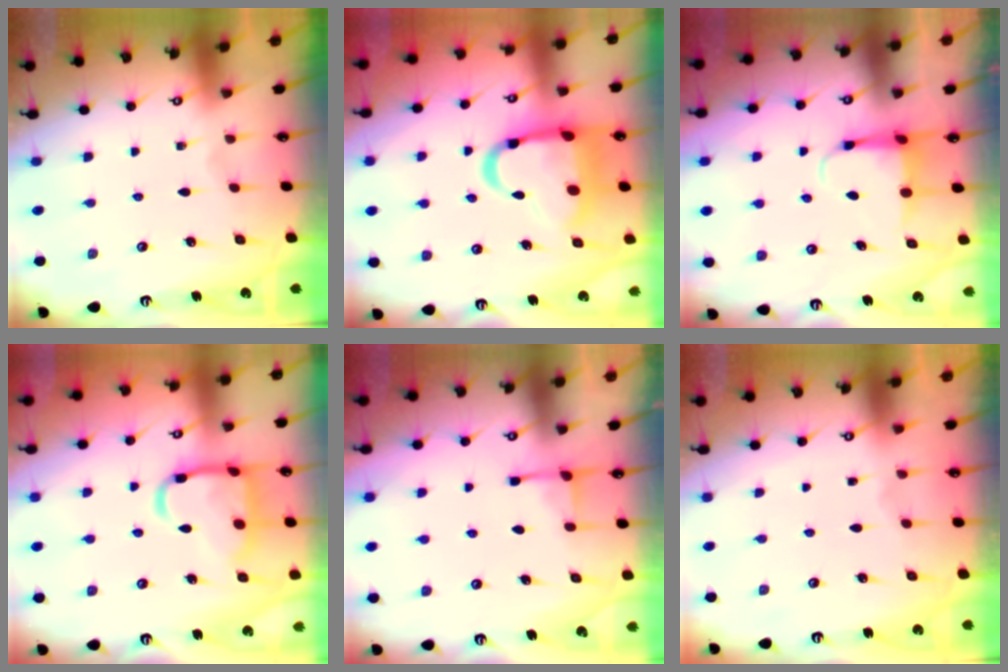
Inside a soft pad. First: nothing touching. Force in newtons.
{"total": 15.7, "press": 15.6, "slide": 1.7}
{"total": 4.6, "press": 4.5, "slide": 0.5}
{"total": 14.7, "press": 14.6, "slide": 1.4}
{"total": 2.9, "press": 2.8, "slide": 0.5}
{"total": 1.2, "press": 1.2, "slide": 0.1}